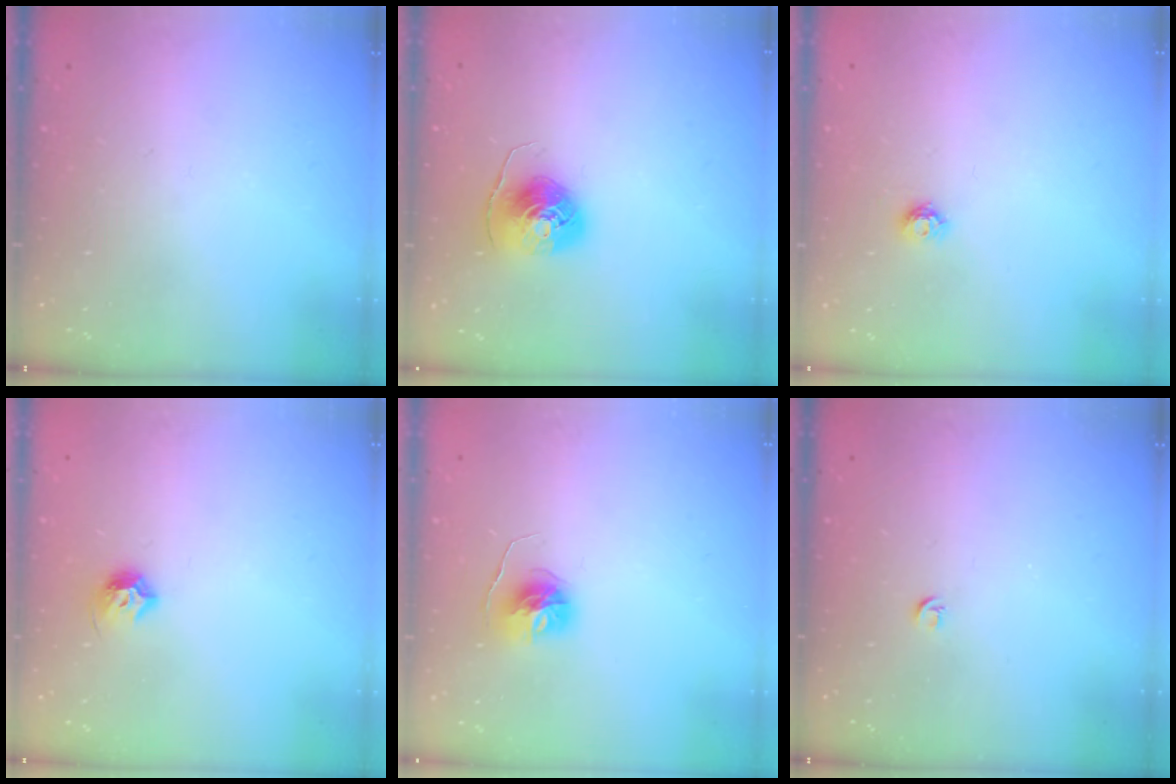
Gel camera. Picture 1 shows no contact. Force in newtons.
{"total": 8.1, "press": 8.1, "slide": 0.4}
{"total": 4.6, "press": 4.6, "slide": 0.5}
{"total": 7.4, "press": 7.3, "slide": 1.2}
{"total": 6.4, "press": 6.4, "slide": 0.6}
{"total": 3.4, "press": 3.4, "slide": 0.5}